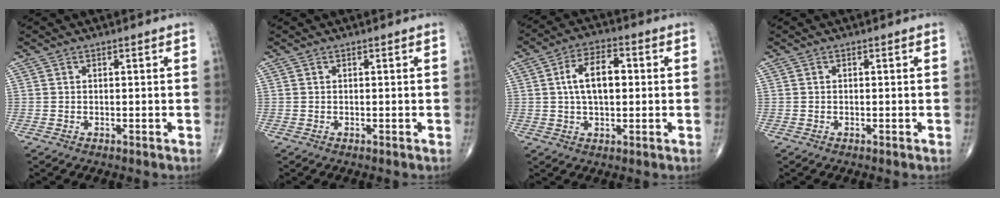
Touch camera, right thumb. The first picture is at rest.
{"total": 0.0}
{"total": 9.4, "force": [1.0, 5.1, 7.8], "torque": [-0.130, 0.016, 0.014]}
{"total": 0.0}